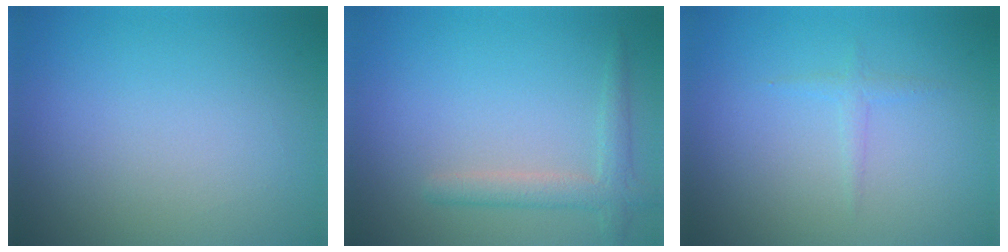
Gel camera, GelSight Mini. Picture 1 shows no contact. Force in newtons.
{"total": 2.3, "press": 2.3, "slide": 0.2}
{"total": 0.9, "press": 0.9, "slide": 0.0}